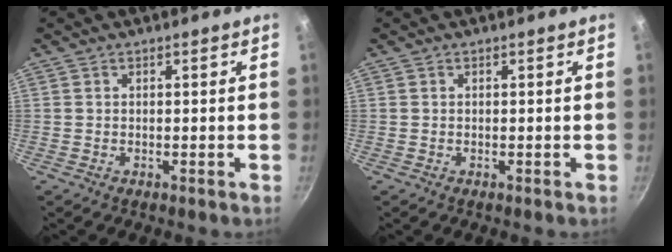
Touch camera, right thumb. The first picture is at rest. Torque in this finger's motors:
{"motor_torque": [0.00, 0.00, -0.01, 0.00, 0.02]}